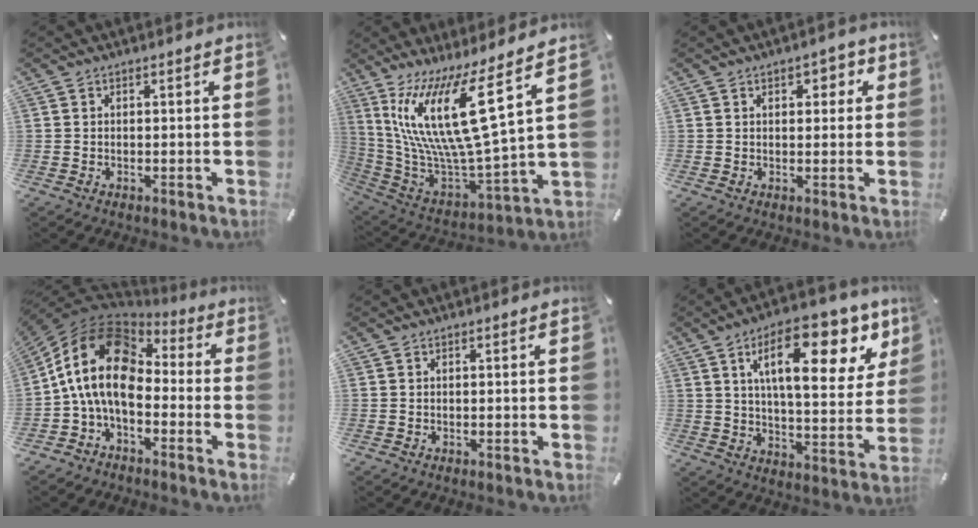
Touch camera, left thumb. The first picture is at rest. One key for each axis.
{"total": 21.7, "fx": 9.8, "fy": 5.5, "fz": 18.6, "tx": -0.376, "ty": -0.073, "tz": 0.159}
{"total": 3.1, "fx": 1.0, "fy": 2.1, "fz": 2.1, "tx": -0.021, "ty": 0.000, "tz": 0.009}
{"total": 17.4, "fx": -1.4, "fy": 11.4, "fz": 13.1, "tx": -0.284, "ty": 0.015, "tz": -0.035}
{"total": 0.0}
{"total": 21.0, "fx": 10.2, "fy": 8.9, "fz": 16.1, "tx": -0.241, "ty": -0.042, "tz": 0.158}